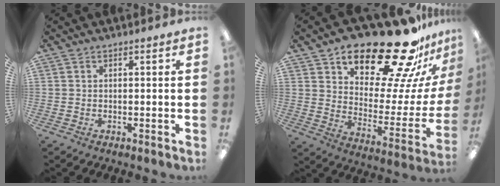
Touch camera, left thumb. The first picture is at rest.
{"total": 26.3, "force": [21.3, 8.8, 12.7], "torque": [-0.172, -0.161, 0.352]}